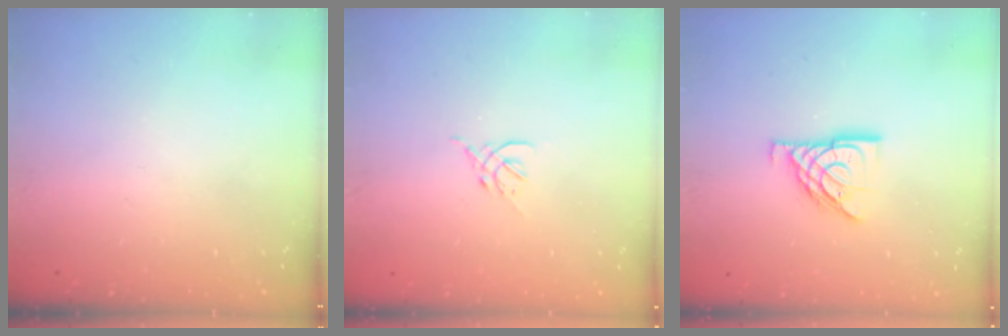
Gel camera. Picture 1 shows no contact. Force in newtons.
{"total": 2.3, "press": 2.2, "slide": 0.5}
{"total": 11.0, "press": 10.9, "slide": 1.3}